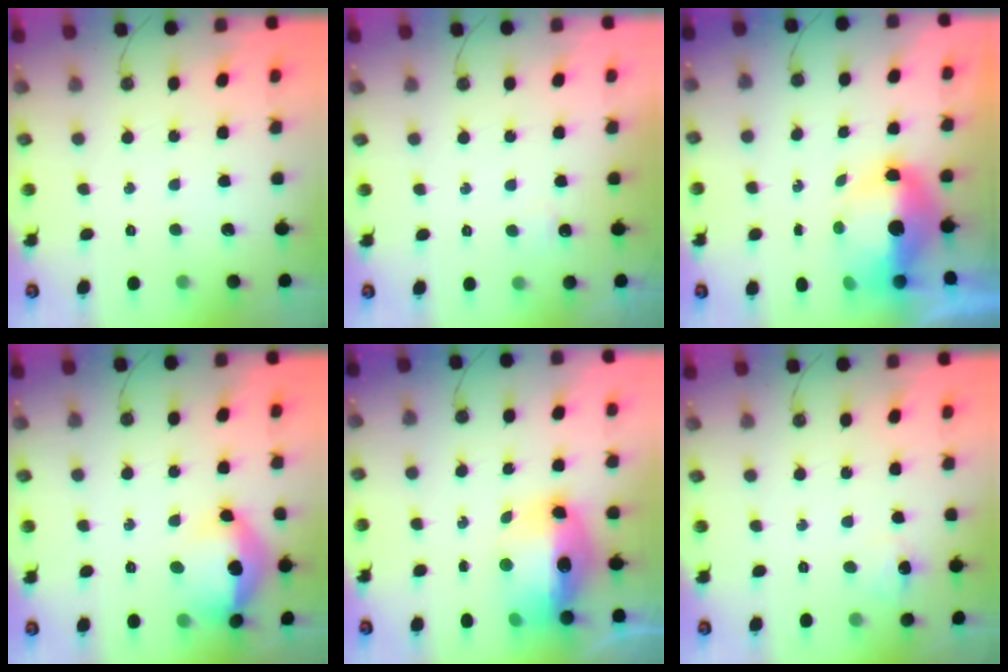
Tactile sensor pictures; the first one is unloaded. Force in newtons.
{"total": 2.8, "press": 2.7, "slide": 0.5}
{"total": 10.3, "press": 10.1, "slide": 1.7}
{"total": 15.4, "press": 15.3, "slide": 1.9}
{"total": 15.8, "press": 15.7, "slide": 1.6}
{"total": 5.7, "press": 5.6, "slide": 0.8}